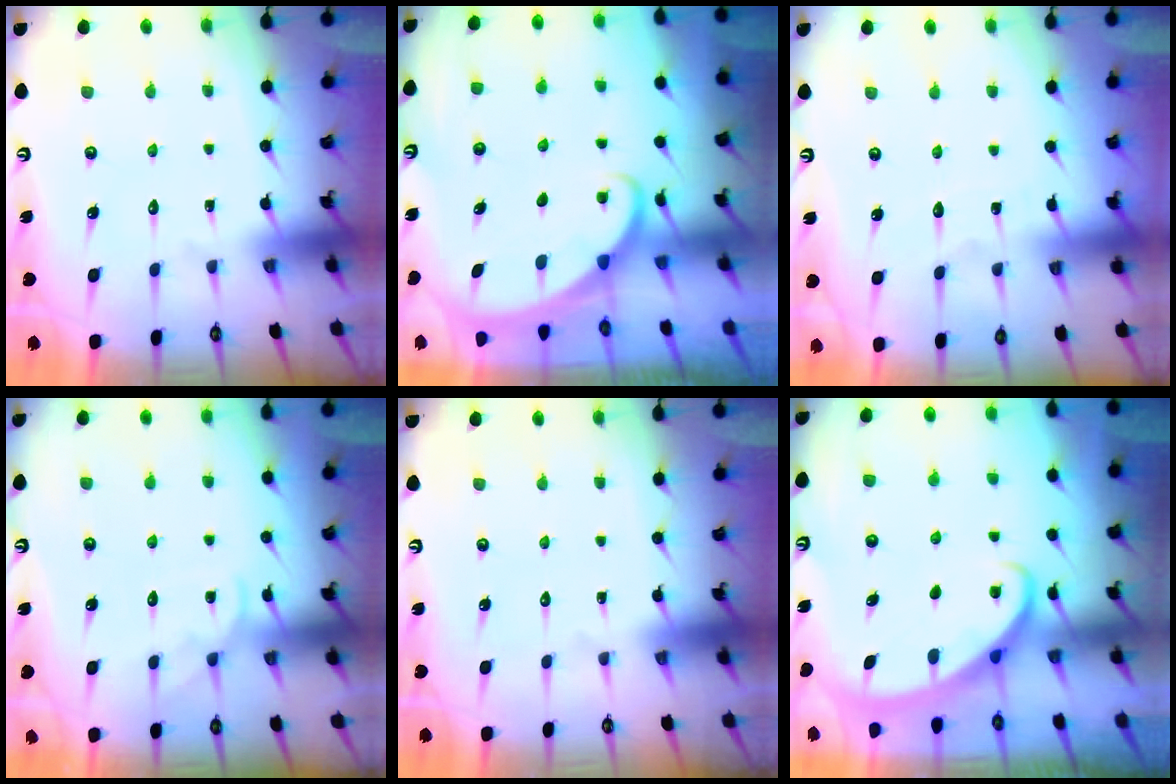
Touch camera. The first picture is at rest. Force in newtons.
{"total": 1.6, "press": 1.6, "slide": 0.1}
{"total": 2.7, "press": 2.7, "slide": 0.2}
{"total": 4.7, "press": 4.7, "slide": 0.5}
{"total": 0.0}
{"total": 2.8, "press": 2.8, "slide": 0.4}